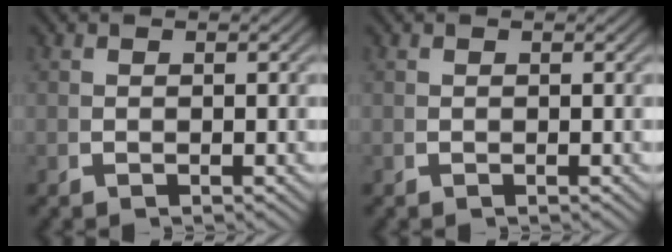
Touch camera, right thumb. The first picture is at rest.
{"total": 0.0}